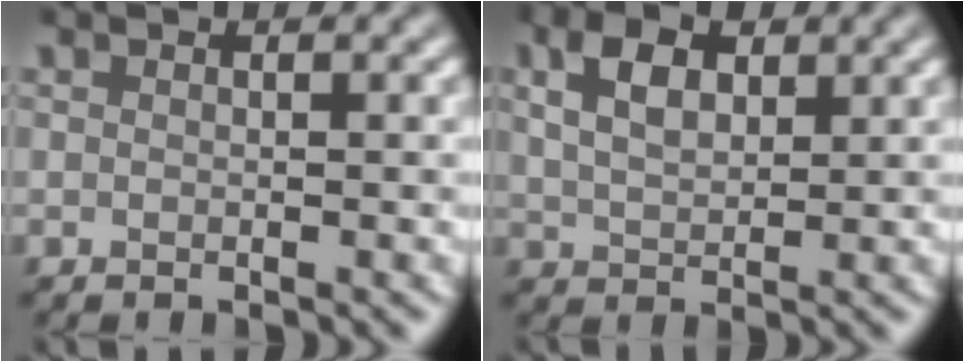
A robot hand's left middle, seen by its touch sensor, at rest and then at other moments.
{"total": 4.2, "force": [1.8, 2.5, 2.9], "torque": [-0.062, 0.008, 0.032]}